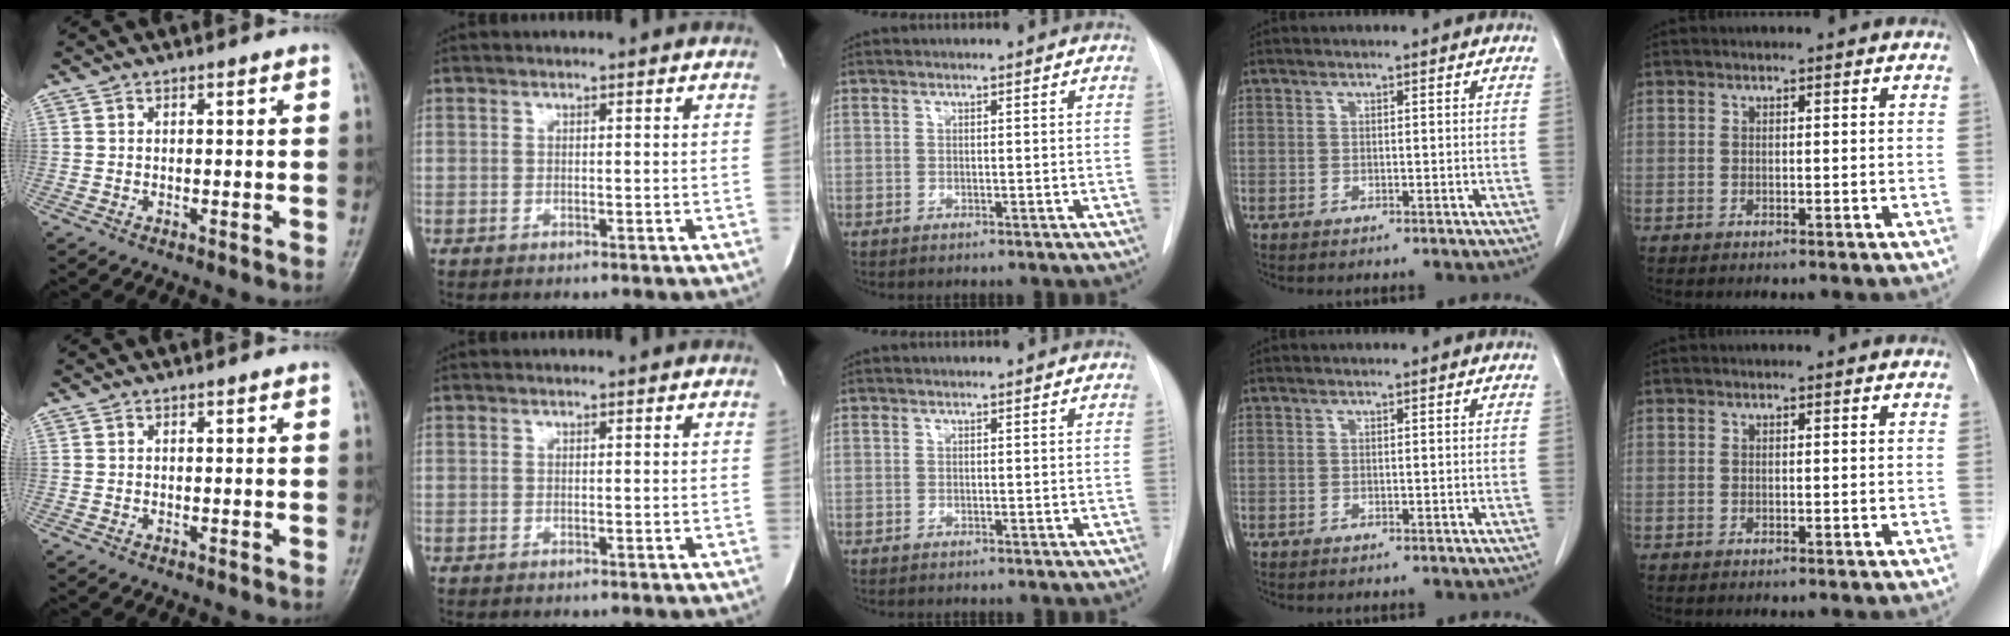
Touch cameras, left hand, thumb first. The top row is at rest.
{}